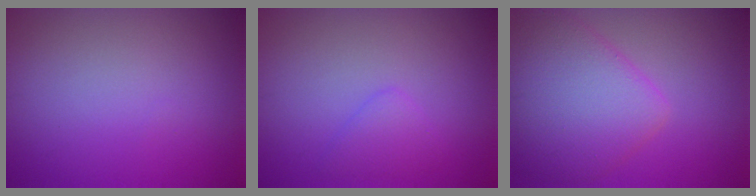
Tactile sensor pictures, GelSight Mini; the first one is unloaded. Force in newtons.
{"total": 1.6, "press": 1.6, "slide": 0.1}
{"total": 6.9, "press": 6.9, "slide": 0.4}